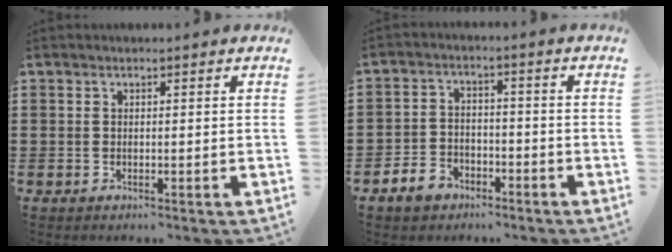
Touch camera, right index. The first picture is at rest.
{"total": 4.0, "force": [-3.1, 2.4, 1.1], "torque": [-0.036, 0.010, -0.064]}